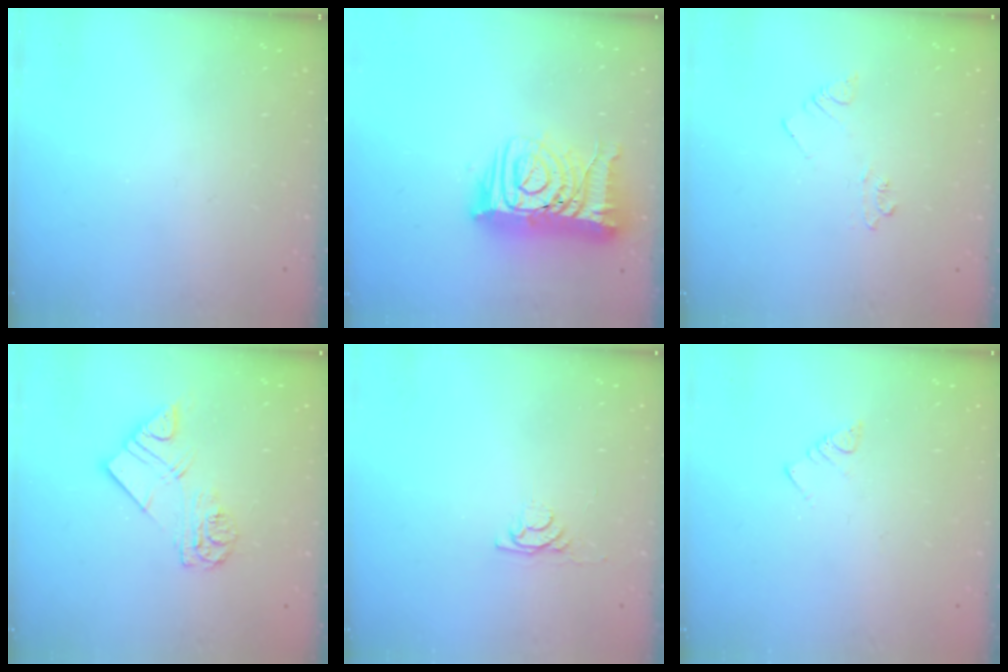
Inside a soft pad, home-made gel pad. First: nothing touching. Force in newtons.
{"total": 16.8, "press": 16.7, "slide": 1.7}
{"total": 4.0, "press": 4.0, "slide": 0.4}
{"total": 11.1, "press": 11.0, "slide": 1.2}
{"total": 2.9, "press": 2.9, "slide": 0.4}
{"total": 2.5, "press": 2.5, "slide": 0.4}